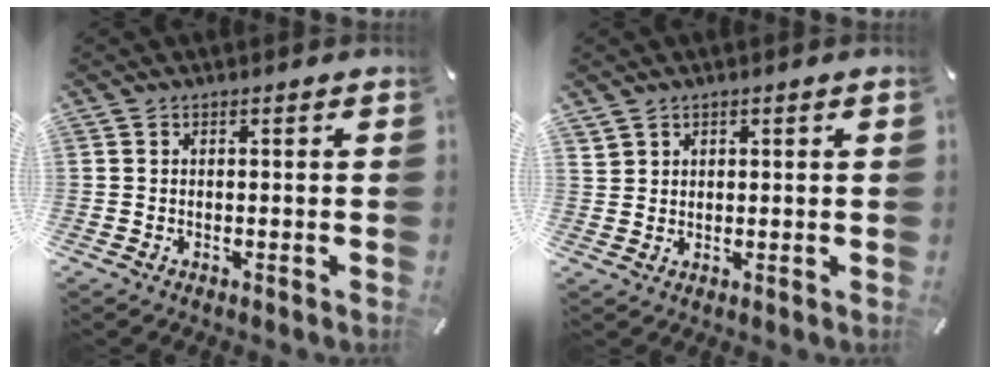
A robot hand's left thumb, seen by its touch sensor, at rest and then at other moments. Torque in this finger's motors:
{"motor_torque": [0.12, 0.05, 0.04, -0.19, -0.01]}